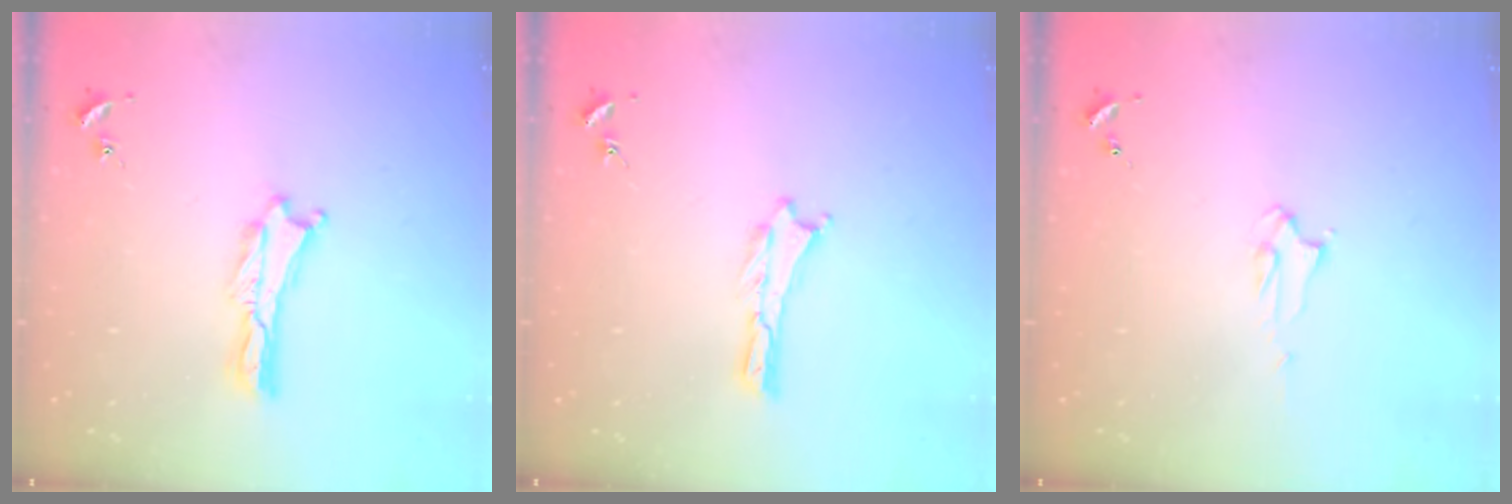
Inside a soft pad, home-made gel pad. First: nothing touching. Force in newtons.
{"total": 0.0}
{"total": 2.2, "press": 2.2, "slide": 0.2}